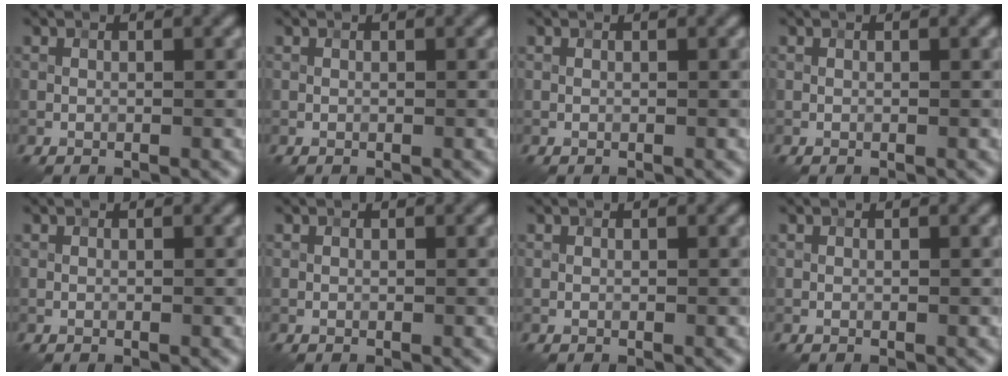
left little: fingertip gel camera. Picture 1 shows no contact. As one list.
[{"total": 0.0}, {"total": 0.0}, {"total": 0.0}, {"total": 0.0}, {"total": 0.0}, {"total": 0.0}, {"total": 0.0}]